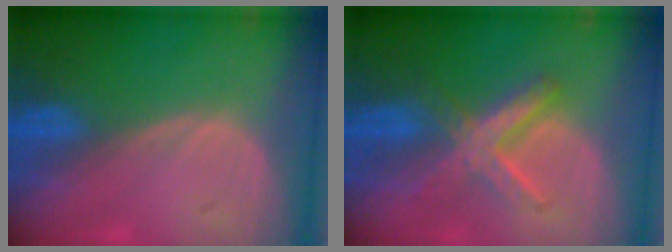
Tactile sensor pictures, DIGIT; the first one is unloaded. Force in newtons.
{"total": 6.3, "press": 6.3, "slide": 0.2}